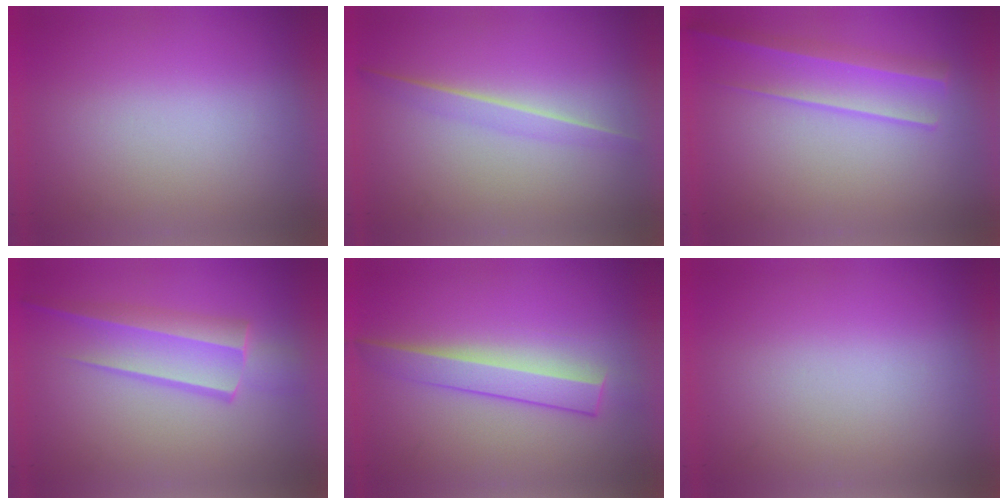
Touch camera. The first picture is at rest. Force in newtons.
{"total": 1.3}
{"total": 2.1}
{"total": 3.1}
{"total": 3.2}
{"total": 0.0}